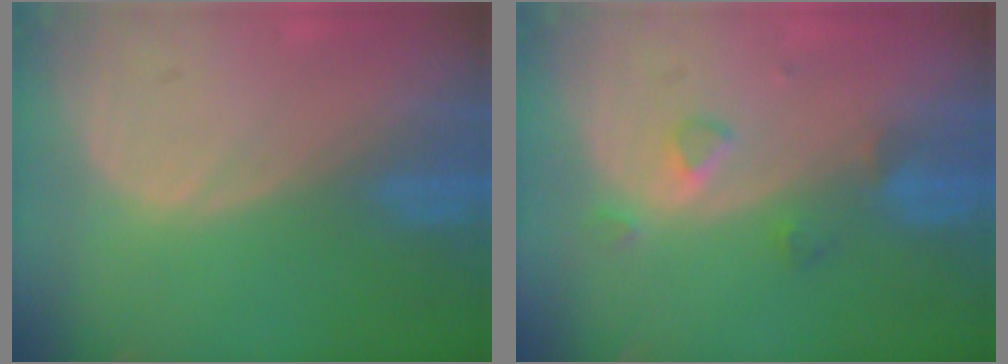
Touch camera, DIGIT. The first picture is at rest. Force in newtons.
{"total": 3.0, "press": 2.8, "slide": 0.9}